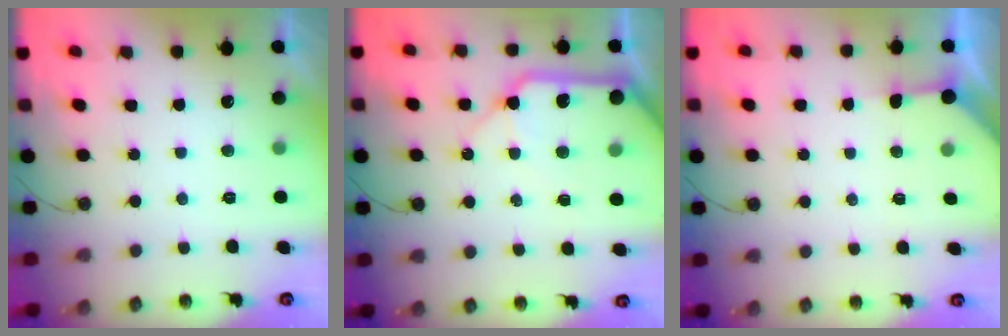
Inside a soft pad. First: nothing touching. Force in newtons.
{"total": 15.8, "press": 15.6, "slide": 2.3}
{"total": 3.5, "press": 3.5, "slide": 0.2}